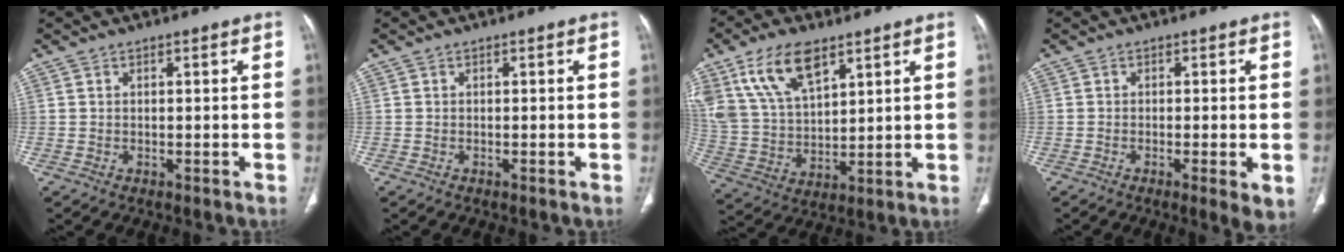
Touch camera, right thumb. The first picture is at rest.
{"total": 0.0}
{"total": 14.8, "force": [8.6, 7.3, 9.6], "torque": [-0.170, -0.024, 0.174]}
{"total": 4.6, "force": [-1.4, 0.8, 4.3], "torque": [-0.072, -0.014, -0.024]}